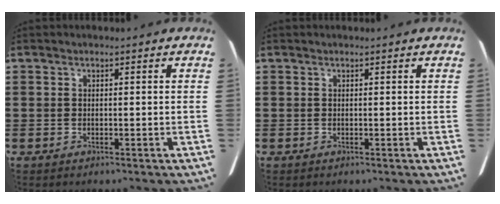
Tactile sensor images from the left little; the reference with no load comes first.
{"total": 0.0}